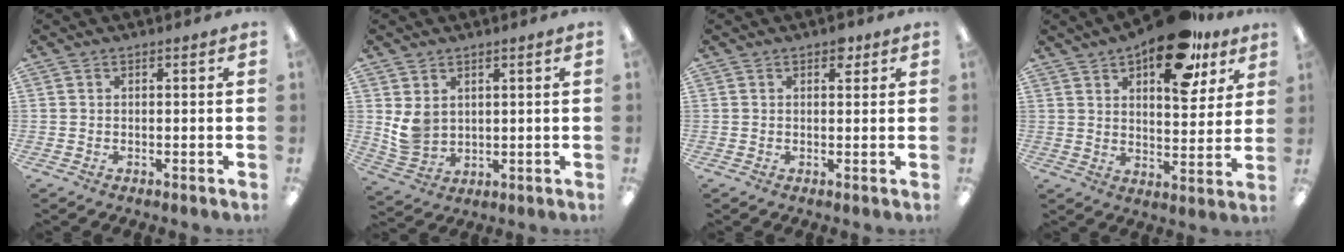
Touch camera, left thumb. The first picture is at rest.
{"total": 5.8, "force": [2.5, 4.5, 2.7], "torque": [-0.056, -0.006, 0.050]}
{"total": 2.7, "force": [1.6, 1.5, 1.6], "torque": [-0.010, -0.006, 0.022]}
{"total": 18.3, "force": [11.3, 8.2, 11.8], "torque": [-0.155, -0.054, 0.183]}